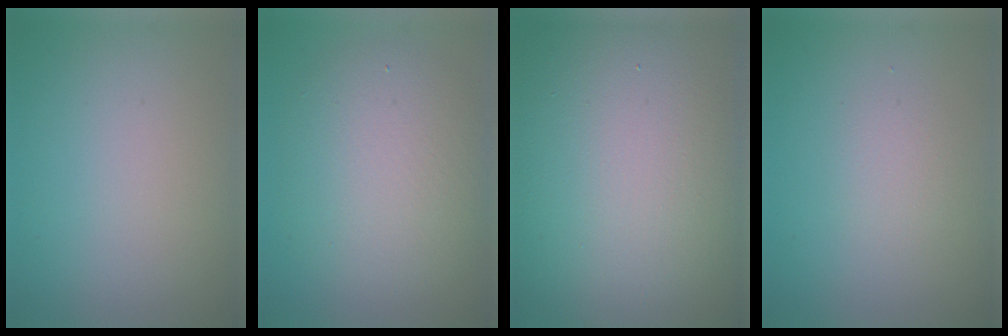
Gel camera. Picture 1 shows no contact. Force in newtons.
{"total": 6.5, "press": 6.5, "slide": 0.4}
{"total": 23.9, "press": 23.8, "slide": 1.2}
{"total": 1.5, "press": 1.4, "slide": 0.1}